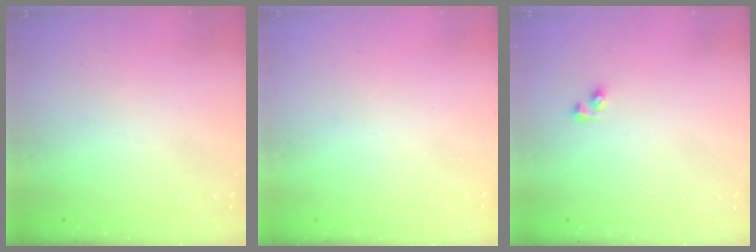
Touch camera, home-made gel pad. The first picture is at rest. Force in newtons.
{"total": 0.0}
{"total": 4.0, "press": 3.9, "slide": 0.5}